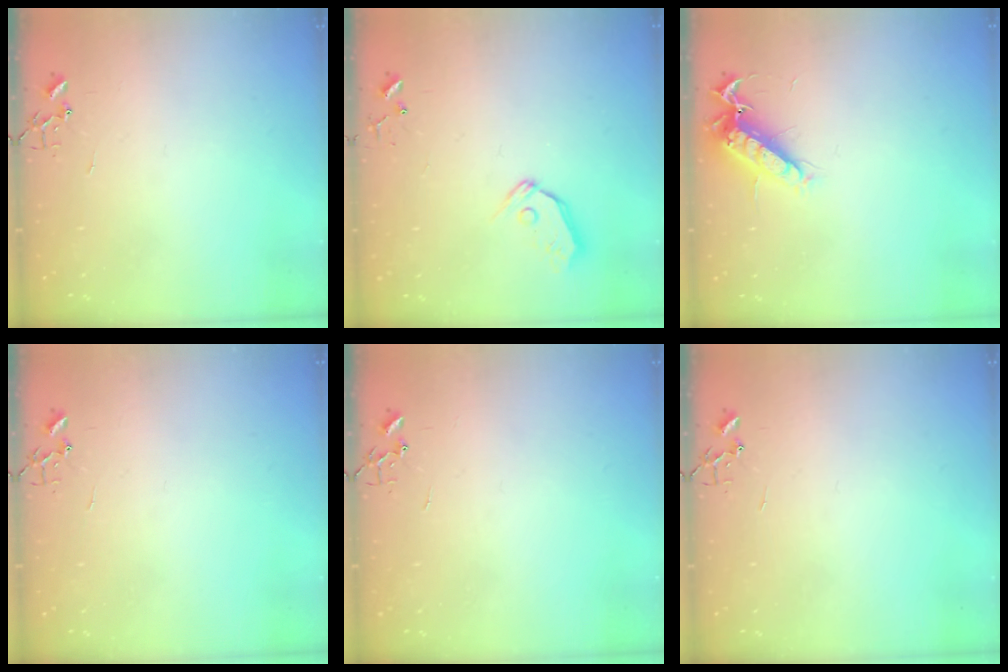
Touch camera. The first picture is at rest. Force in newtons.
{"total": 7.3, "press": 7.2, "slide": 0.8}
{"total": 12.9, "press": 12.8, "slide": 1.4}
{"total": 0.0}
{"total": 0.0}
{"total": 0.0}